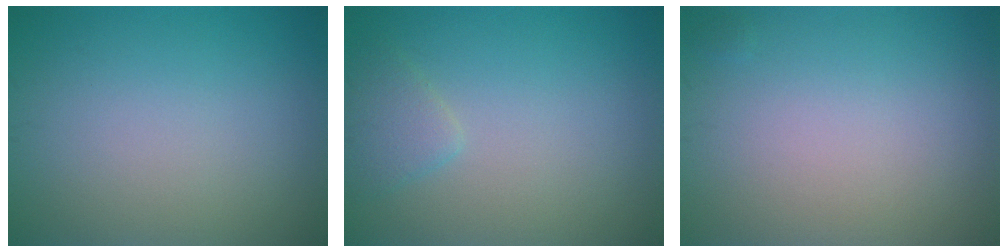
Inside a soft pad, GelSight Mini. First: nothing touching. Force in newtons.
{"total": 1.7, "press": 1.7, "slide": 0.2}
{"total": 0.0}